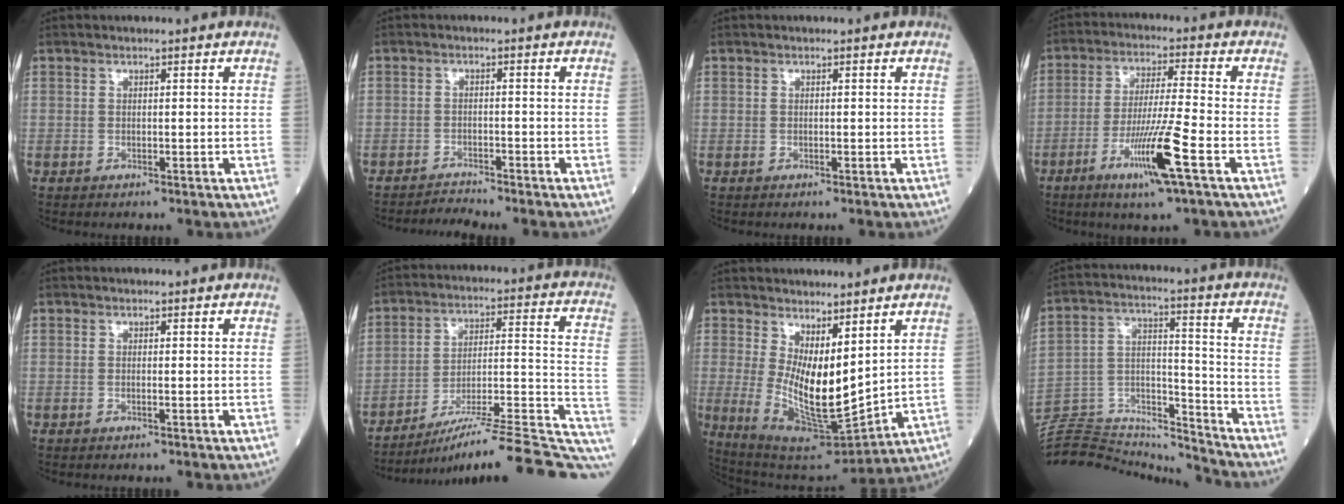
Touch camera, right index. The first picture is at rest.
{"total": 2.3, "force": [-2.0, -0.8, -0.5], "torque": [0.009, -0.014, -0.032]}
{"total": 0.0}
{"total": 10.5, "force": [-4.8, -0.8, 9.3], "torque": [-0.180, -0.017, -0.089]}
{"total": 0.0}
{"total": 24.3, "force": [-19.8, 0.8, 13.9], "torque": [-0.128, 0.007, -0.287]}
{"total": 11.9, "force": [2.7, 3.6, 11.0], "torque": [-0.206, -0.026, 0.072]}
{"total": 18.0, "force": [-17.8, 1.5, 2.1], "torque": [-0.038, 0.051, -0.288]}